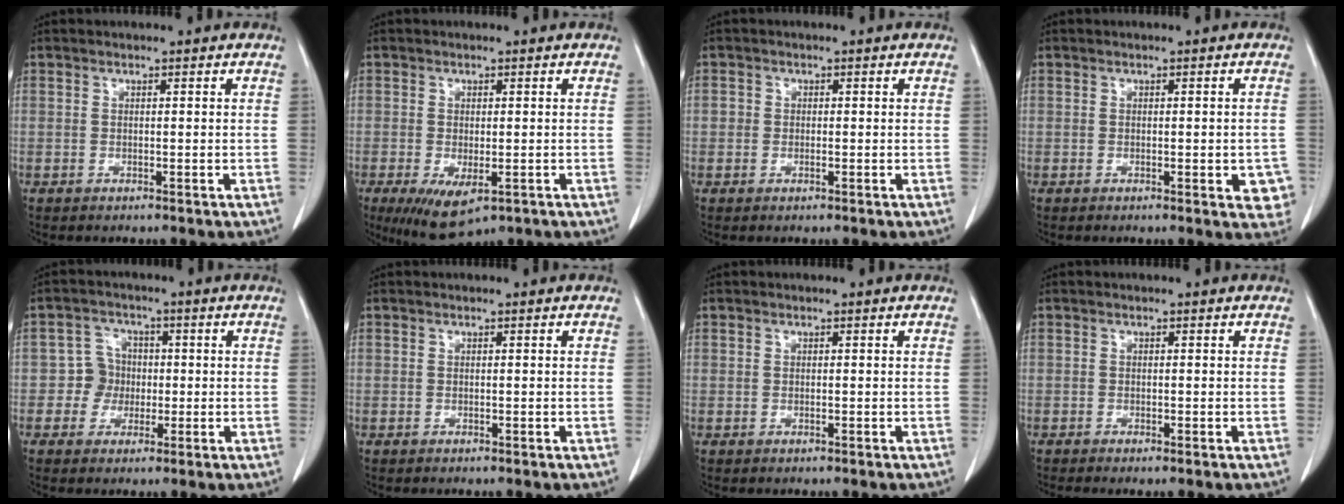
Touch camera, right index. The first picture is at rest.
{"total": 7.6, "force": [-3.7, 3.2, 5.8], "torque": [-0.095, -0.020, -0.050]}
{"total": 1.2, "force": [-0.2, 1.1, 0.6], "torque": [-0.006, 0.002, -0.004]}
{"total": 4.4, "force": [-1.2, 1.6, 3.8], "torque": [-0.022, 0.000, -0.012]}
{"total": 4.3, "force": [-0.5, 4.2, 0.7], "torque": [-0.008, 0.015, -0.007]}
{"total": 0.0}
{"total": 0.0}
{"total": 0.8, "force": [-0.6, 0.0, 0.6], "torque": [-0.012, -0.003, -0.011]}